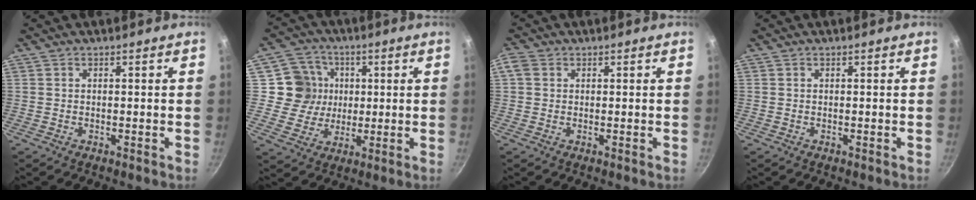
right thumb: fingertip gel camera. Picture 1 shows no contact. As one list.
[{"total": 9.6, "force": [1.5, 9.2, 2.1], "torque": [0.000, 0.004, 0.020]}, {"total": 2.4, "force": [0.6, 2.0, 1.3], "torque": [-0.024, 0.004, 0.006]}, {"total": 0.0}]